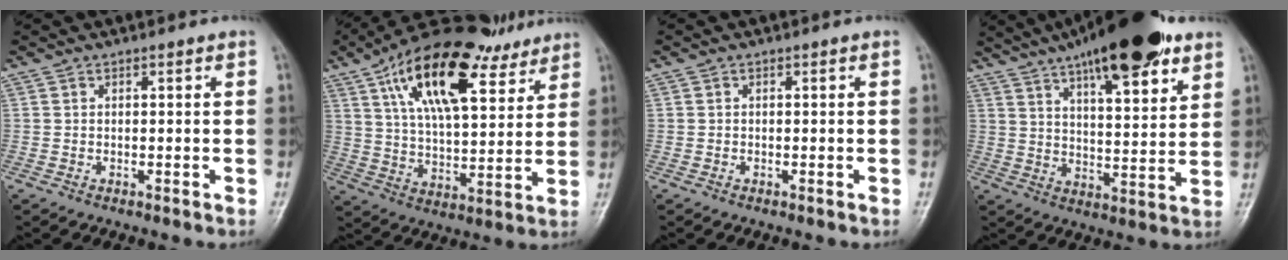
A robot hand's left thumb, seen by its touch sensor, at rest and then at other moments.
{"total": 23.1, "force": [12.9, 10.0, 16.3], "torque": [-0.239, -0.027, 0.219]}
{"total": 0.0}
{"total": 22.0, "force": [14.0, 6.4, 15.7], "torque": [-0.227, -0.036, 0.218]}